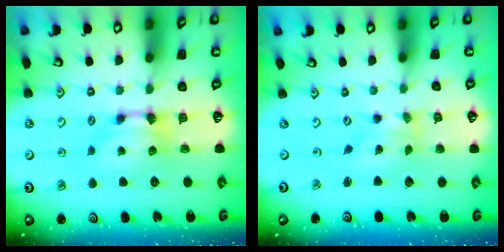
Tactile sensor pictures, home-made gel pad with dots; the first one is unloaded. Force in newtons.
{"total": 2.2, "press": 2.0, "slide": 1.0}